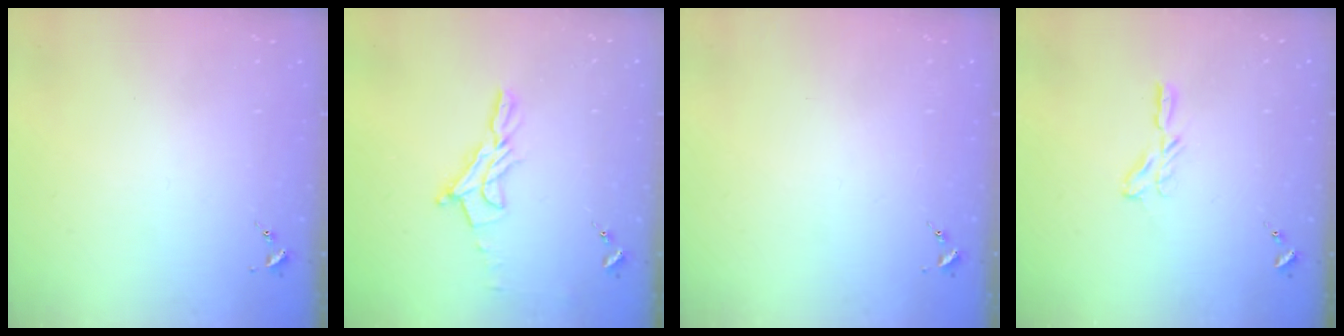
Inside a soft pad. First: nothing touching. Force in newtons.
{"total": 12.2, "press": 12.1, "slide": 1.0}
{"total": 0.0}
{"total": 6.4, "press": 6.4, "slide": 0.5}